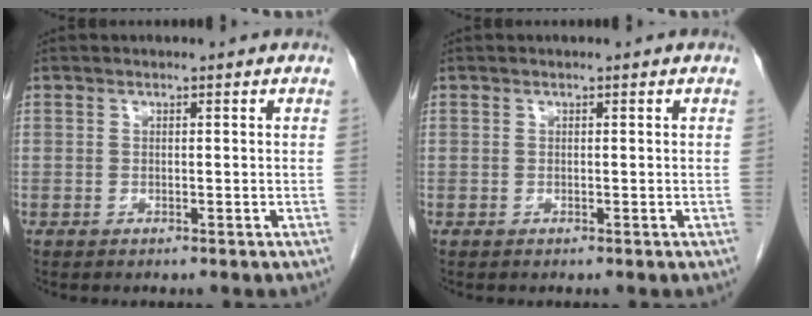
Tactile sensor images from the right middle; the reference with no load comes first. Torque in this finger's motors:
{"motor_torque": [0.23, -0.25, 0.03, 0.01]}